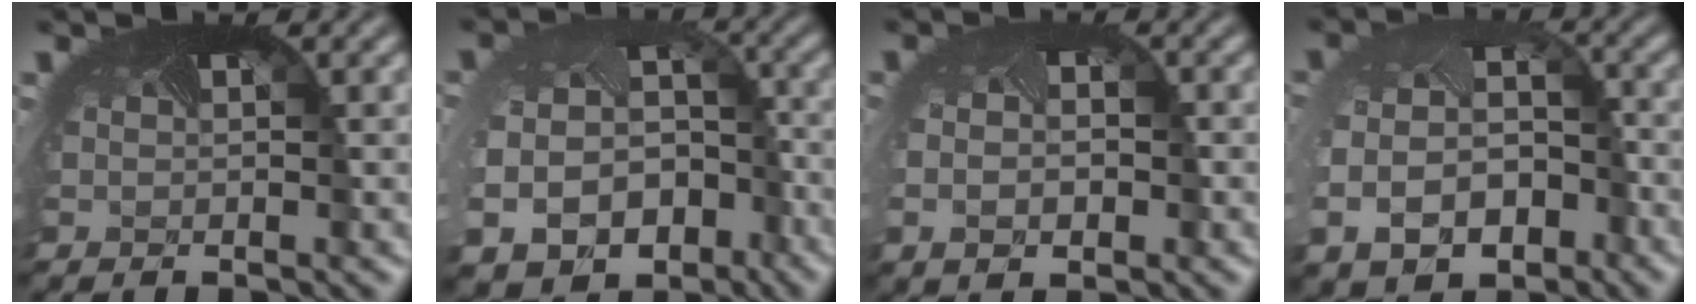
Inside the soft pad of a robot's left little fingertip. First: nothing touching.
{"total": 15.7, "force": [-7.5, 11.9, 7.0], "torque": [-0.135, -0.082, -0.087]}
{"total": 3.5, "force": [-0.5, 2.3, 2.6], "torque": [-0.042, -0.004, -0.003]}
{"total": 7.6, "force": [-3.5, 5.1, 4.5], "torque": [-0.107, -0.032, -0.046]}